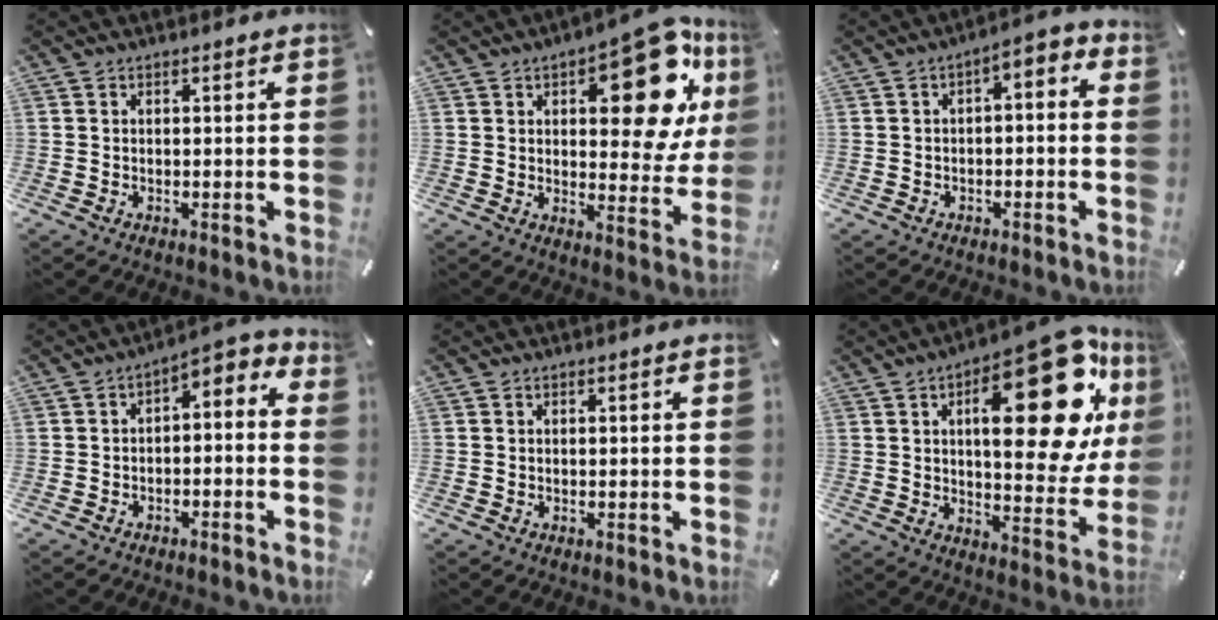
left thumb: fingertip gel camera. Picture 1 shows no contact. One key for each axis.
{"total": 22.2, "fx": 9.4, "fy": 10.6, "fz": 17.1, "tx": -0.201, "ty": -0.063, "tz": 0.144}
{"total": 3.7, "fx": -1.7, "fy": 1.7, "fz": 2.9, "tx": -0.051, "ty": 0.013, "tz": -0.036}
{"total": 3.2, "fx": -1.4, "fy": 2.0, "fz": 2.1, "tx": -0.034, "ty": 0.002, "tz": -0.035}
{"total": 0.0}
{"total": 30.5, "fx": 11.3, "fy": 11.7, "fz": 25.8, "tx": -0.349, "ty": -0.075, "tz": 0.182}